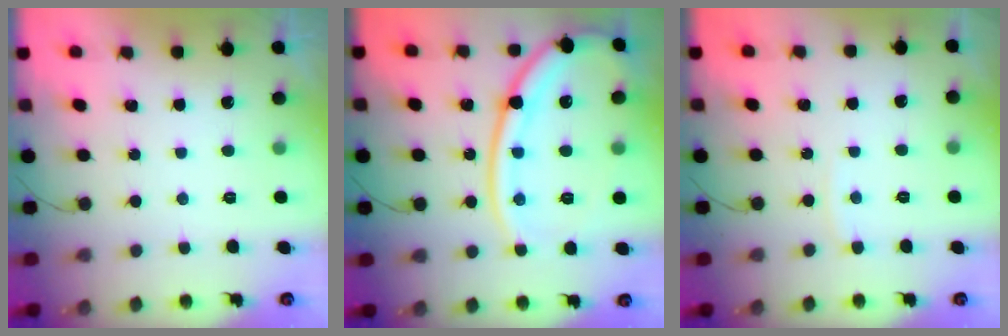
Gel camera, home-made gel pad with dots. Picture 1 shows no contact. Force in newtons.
{"total": 20.9, "press": 20.8, "slide": 2.4}
{"total": 3.3, "press": 3.3, "slide": 0.5}